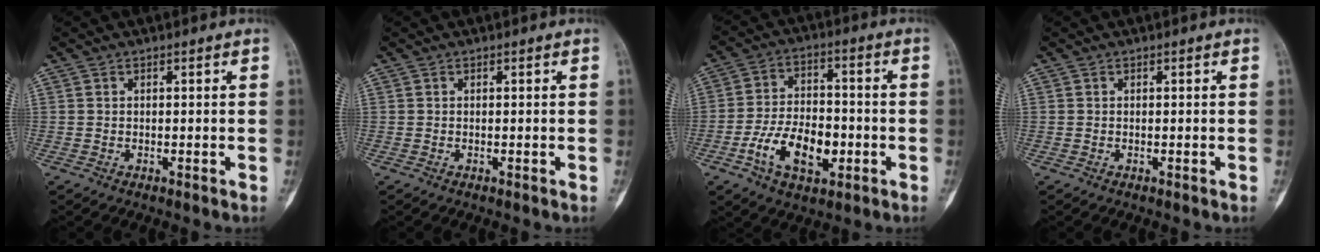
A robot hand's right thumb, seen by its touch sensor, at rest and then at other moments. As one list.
[{"total": 0.0}, {"total": 12.5, "force": [-4.2, 7.1, 9.4], "torque": [-0.152, 0.024, -0.072]}, {"total": 0.0}]